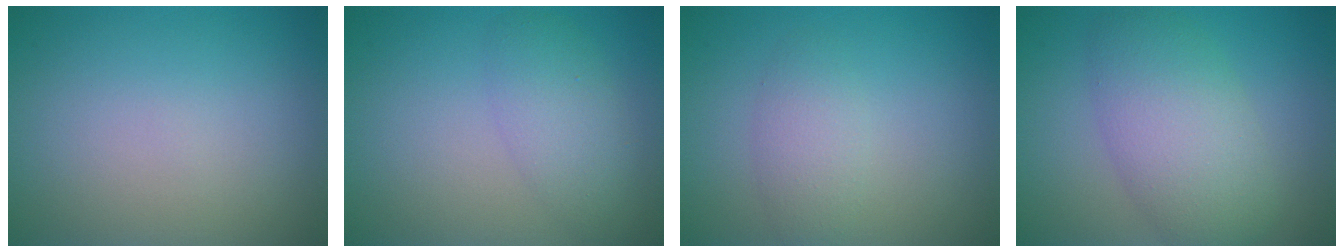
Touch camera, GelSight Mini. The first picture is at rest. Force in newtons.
{"total": 3.0, "press": 3.0, "slide": 0.2}
{"total": 2.1, "press": 2.1, "slide": 0.1}
{"total": 6.2, "press": 6.2, "slide": 0.3}